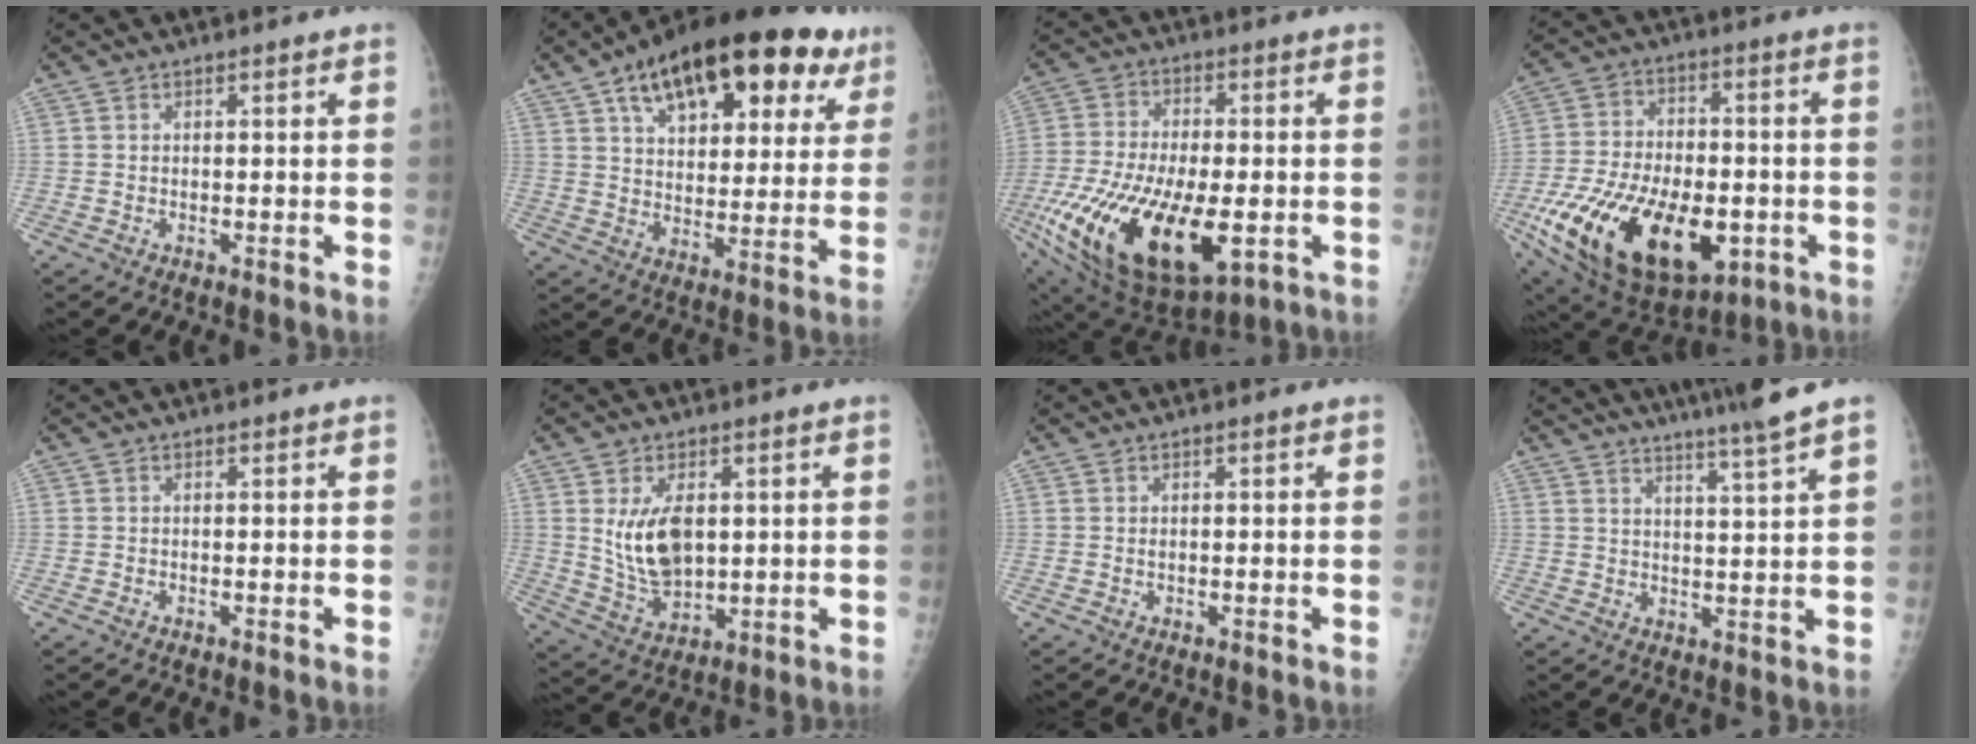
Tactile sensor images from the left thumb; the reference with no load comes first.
{"total": 26.7, "force": [14.0, 12.9, 18.7], "torque": [-0.247, -0.001, 0.205]}
{"total": 27.4, "force": [-8.4, 13.0, 22.6], "torque": [-0.474, -0.035, -0.125]}
{"total": 28.4, "force": [-9.5, 15.6, 21.8], "torque": [-0.418, -0.016, -0.141]}
{"total": 0.0}
{"total": 10.1, "force": [1.9, 6.0, 7.9], "torque": [-0.126, -0.019, 0.054]}
{"total": 0.9, "force": [0.3, 0.3, 0.8], "torque": [-0.013, 0.005, 0.008]}
{"total": 9.8, "force": [7.8, -1.1, 5.8], "torque": [-0.078, -0.035, 0.110]}